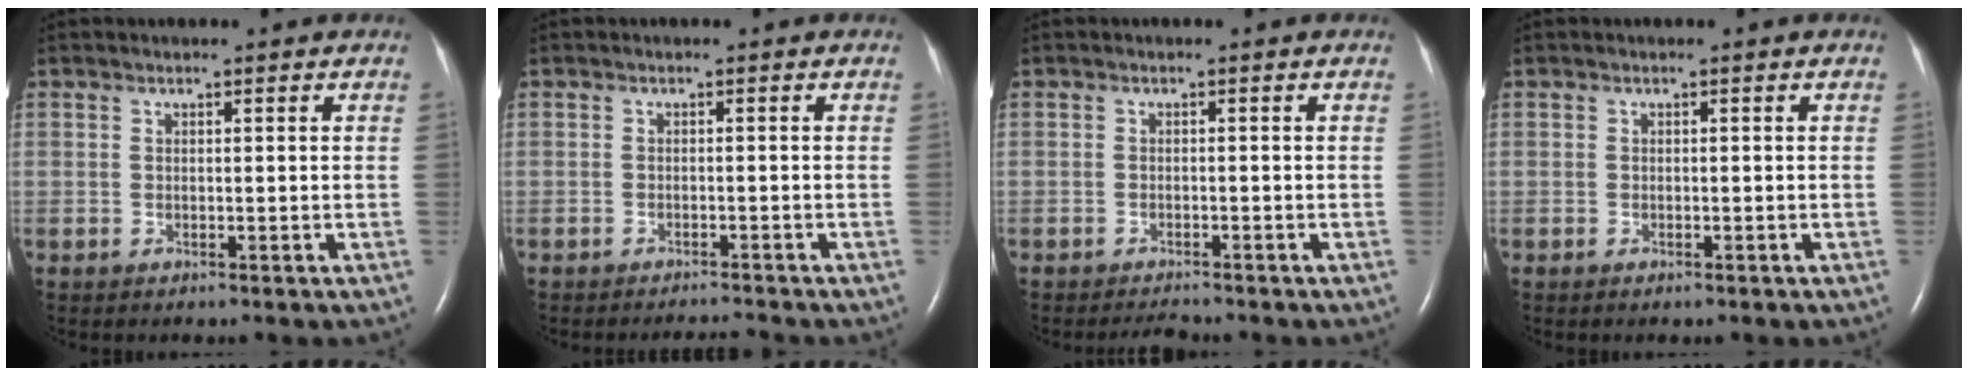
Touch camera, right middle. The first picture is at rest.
{"total": 2.2, "force": [-2.1, -0.7, 0.0], "torque": [-0.001, -0.011, -0.029]}
{"total": 1.7, "force": [-1.7, 0.0, 0.3], "torque": [-0.011, -0.009, -0.024]}
{"total": 0.7, "force": [-0.5, 0.2, 0.5], "torque": [-0.011, -0.002, -0.003]}